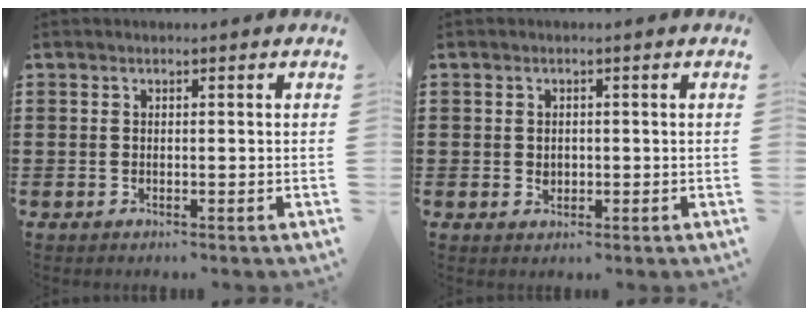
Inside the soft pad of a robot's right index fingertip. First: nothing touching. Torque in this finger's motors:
{"motor_torque": [-0.16, 1.98, -0.03, 0.00]}